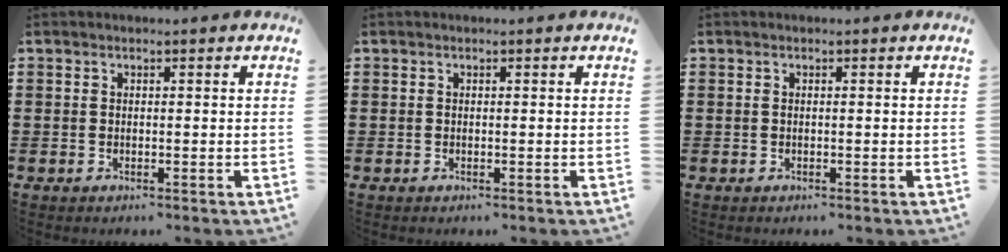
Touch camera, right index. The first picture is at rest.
{"total": 0.0}
{"total": 0.0}